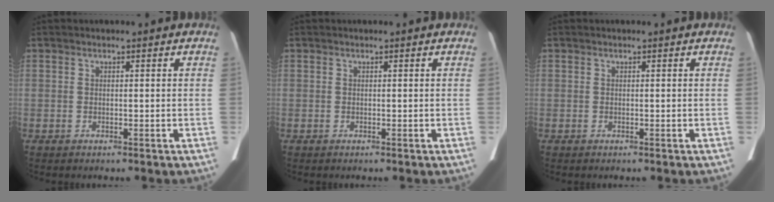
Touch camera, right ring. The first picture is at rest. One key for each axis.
{"total": 0.0}
{"total": 0.0}